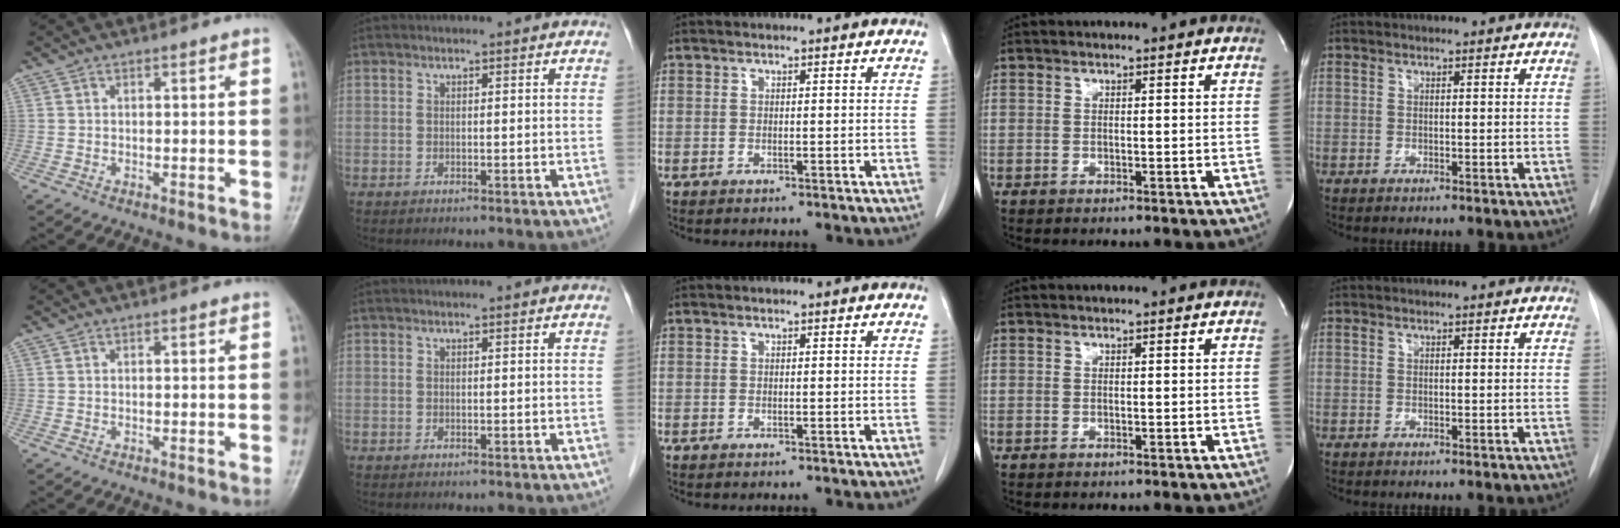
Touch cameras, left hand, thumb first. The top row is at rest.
{}